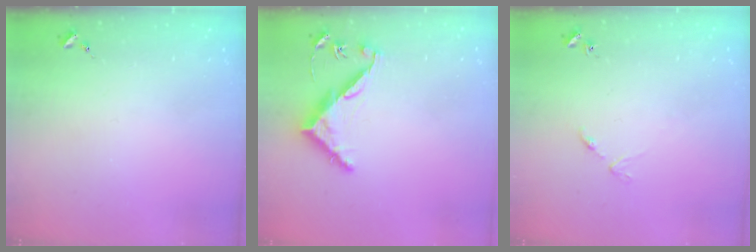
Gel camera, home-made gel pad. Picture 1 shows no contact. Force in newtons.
{"total": 7.5, "press": 7.5, "slide": 0.5}
{"total": 3.8, "press": 3.8, "slide": 0.5}